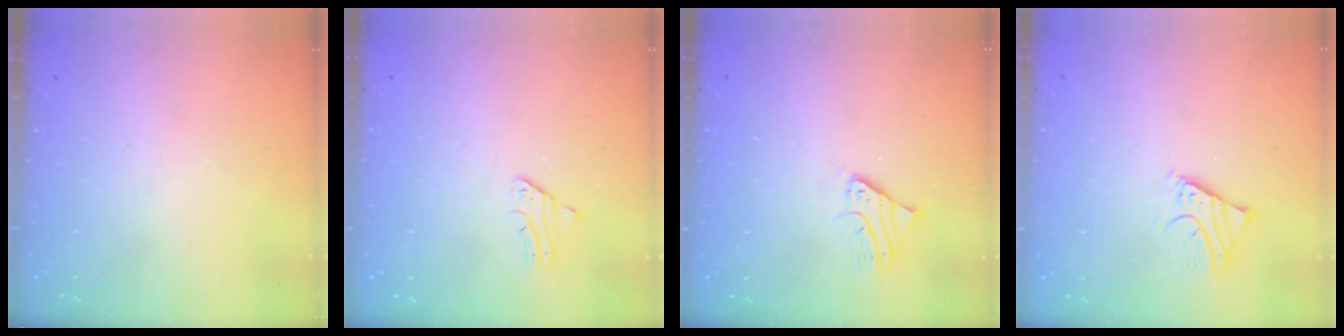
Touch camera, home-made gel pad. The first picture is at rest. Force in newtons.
{"total": 1.9, "press": 1.9, "slide": 0.2}
{"total": 2.1, "press": 2.1, "slide": 0.1}
{"total": 3.2, "press": 3.2, "slide": 0.3}